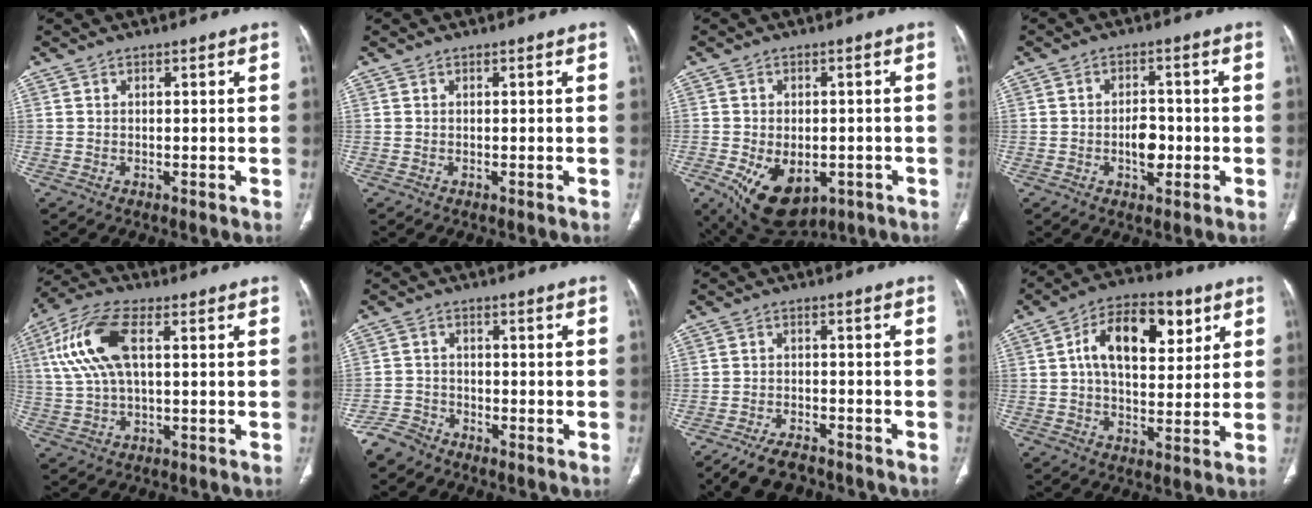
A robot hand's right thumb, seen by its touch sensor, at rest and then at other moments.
{"total": 0.0}
{"total": 13.2, "force": [-5.1, 8.1, 9.0], "torque": [-0.137, 0.003, -0.060]}
{"total": 5.1, "force": [-1.1, 3.1, 3.9], "torque": [-0.049, 0.012, -0.017]}
{"total": 13.0, "force": [3.0, 5.9, 11.1], "torque": [-0.250, 0.021, 0.061]}
{"total": 4.2, "force": [-3.5, 2.3, 0.5], "torque": [-0.005, 0.012, -0.073]}
{"total": 6.9, "force": [-5.5, 3.0, 2.9], "torque": [-0.052, 0.021, -0.091]}
{"total": 15.5, "force": [4.9, 8.8, 11.8], "torque": [-0.161, 0.002, 0.073]}